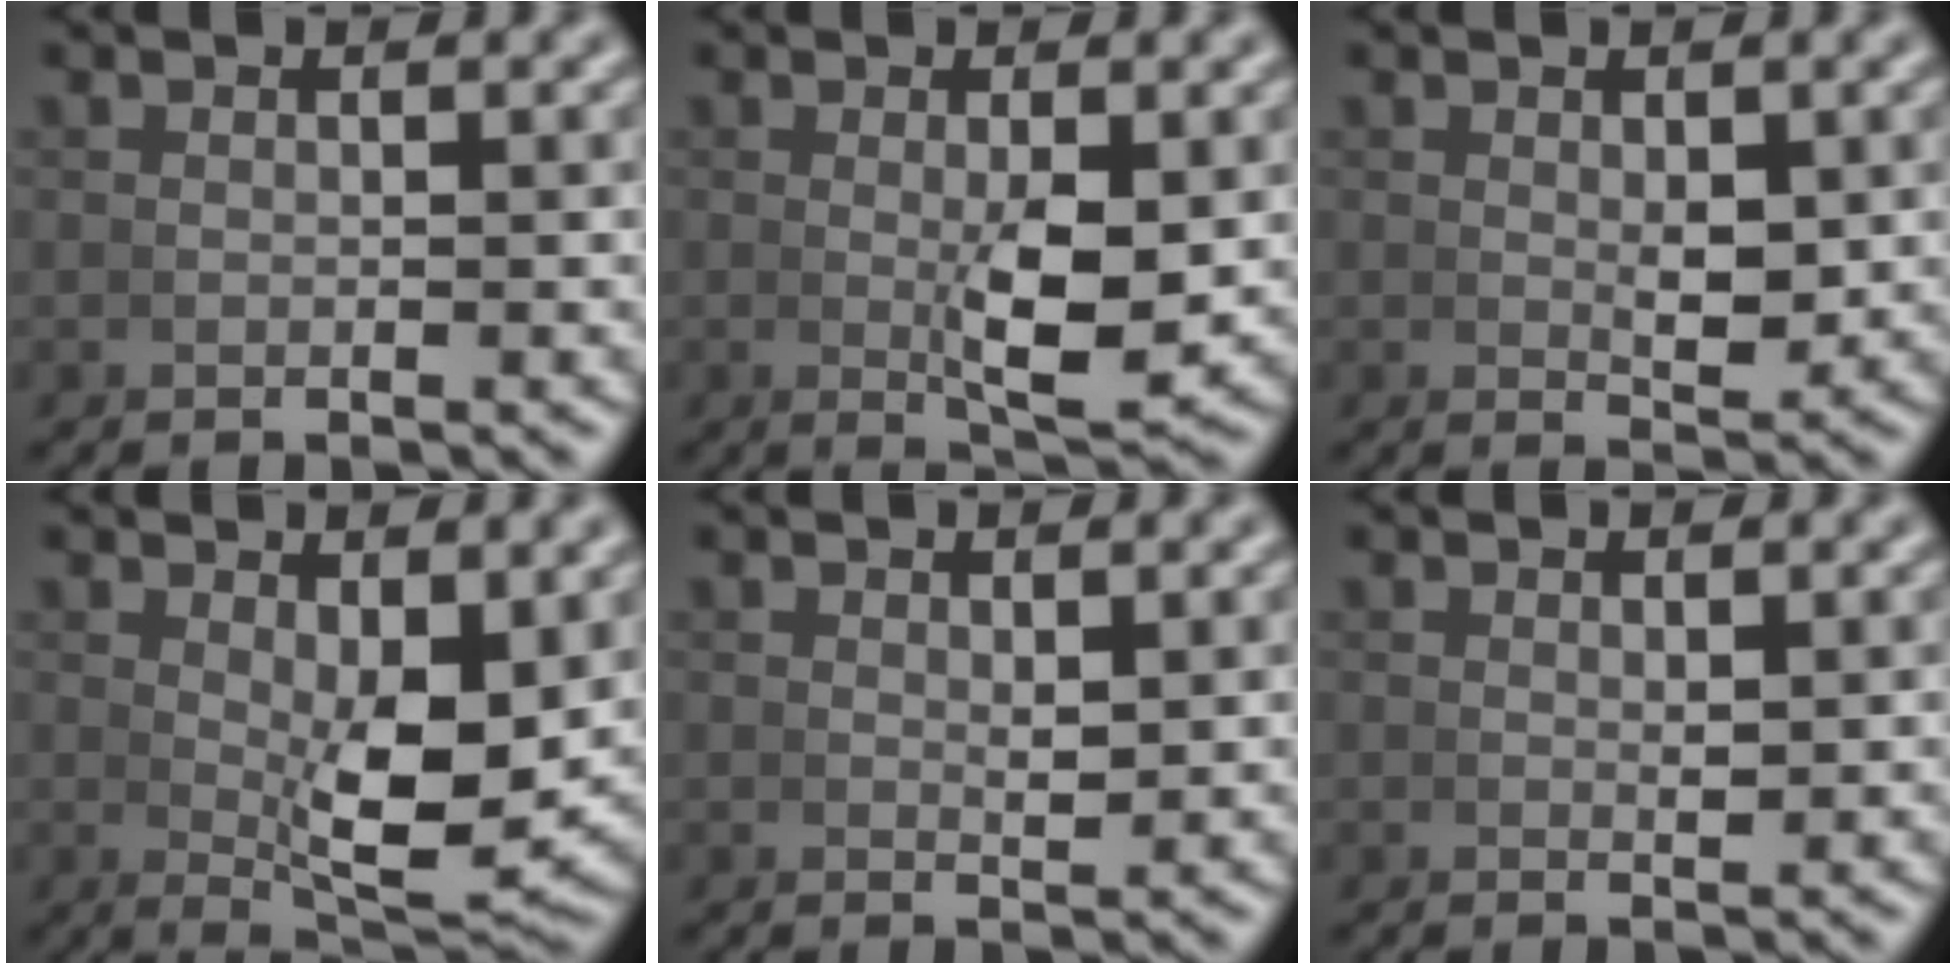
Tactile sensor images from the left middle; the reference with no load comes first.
{"total": 4.3, "force": [-0.1, 1.1, 4.1], "torque": [-0.071, -0.016, 0.004]}
{"total": 2.1, "force": [0.4, 0.9, 1.9], "torque": [-0.027, -0.011, 0.014]}
{"total": 5.8, "force": [1.1, 1.7, 5.5], "torque": [-0.083, -0.024, 0.027]}
{"total": 1.0, "force": [0.5, 0.2, 0.8], "torque": [-0.009, -0.004, 0.013]}
{"total": 0.7, "force": [0.3, 0.2, 0.5], "torque": [-0.007, -0.002, 0.009]}